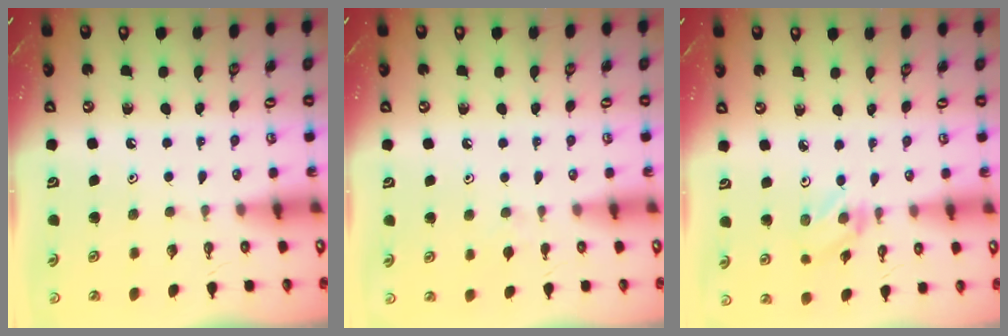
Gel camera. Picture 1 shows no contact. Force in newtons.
{"total": 4.5, "press": 4.4, "slide": 0.6}
{"total": 3.2, "press": 3.1, "slide": 0.4}